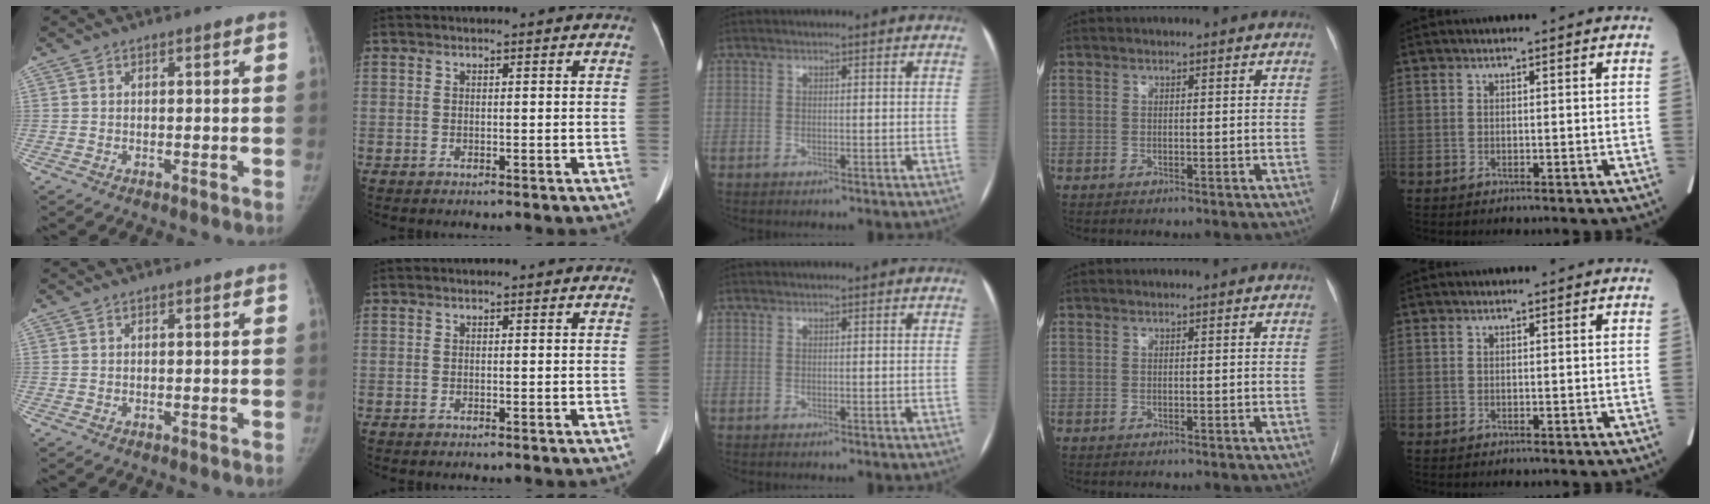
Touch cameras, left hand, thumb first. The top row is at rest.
{}